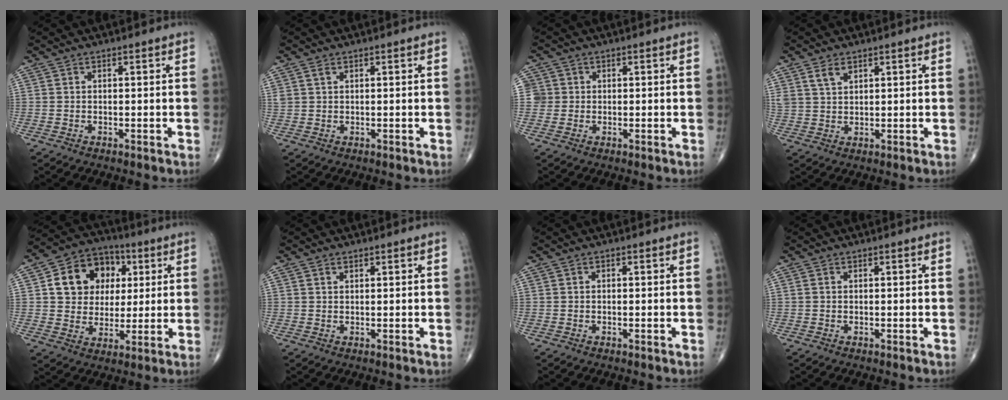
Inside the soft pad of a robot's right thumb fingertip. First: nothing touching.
{"total": 1.2, "force": [0.8, 0.7, 0.6], "torque": [-0.012, 0.006, 0.017]}
{"total": 2.9, "force": [0.2, 2.9, 0.1], "torque": [0.021, 0.006, 0.003]}
{"total": 3.5, "force": [2.2, 2.0, 1.9], "torque": [-0.032, -0.009, 0.049]}
{"total": 14.2, "force": [3.6, 11.7, 7.2], "torque": [-0.080, 0.004, 0.059]}
{"total": 0.8, "force": [0.6, 0.5, 0.3], "torque": [-0.003, -0.004, 0.009]}
{"total": 0.0}
{"total": 0.0}